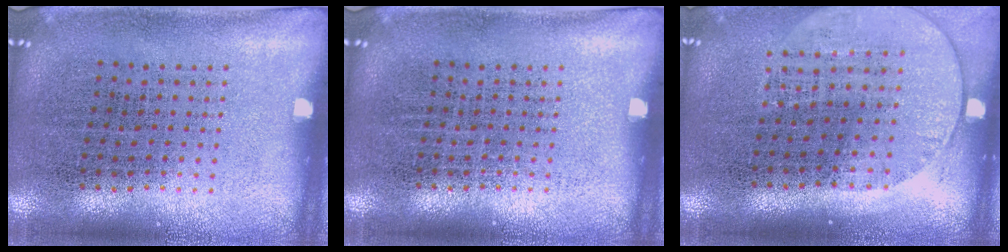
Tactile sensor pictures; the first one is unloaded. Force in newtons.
{"total": 0.0}
{"total": 1.5, "press": 1.3, "slide": 0.7}